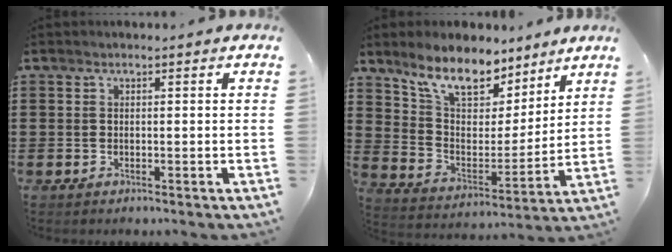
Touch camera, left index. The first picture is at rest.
{"total": 10.2, "force": [8.2, 4.2, 4.5], "torque": [-0.112, -0.043, 0.149]}